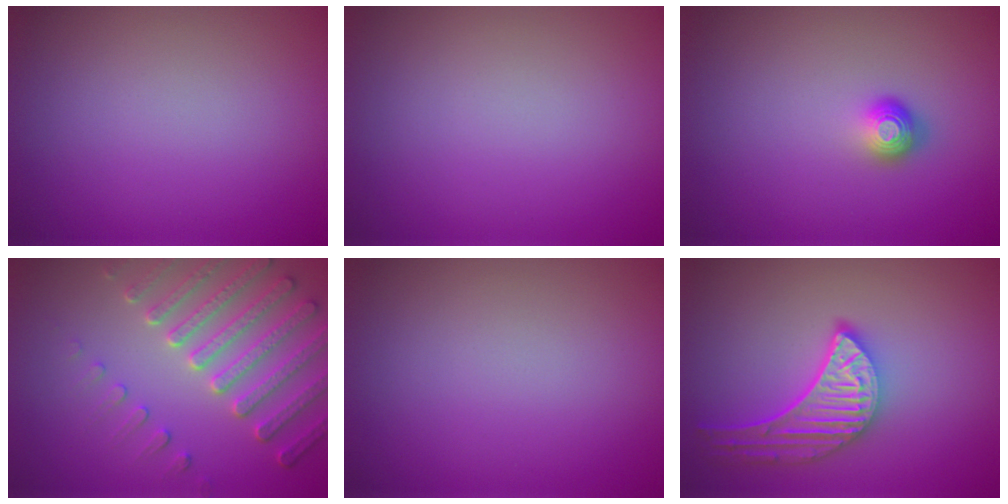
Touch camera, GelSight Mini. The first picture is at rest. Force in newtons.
{"total": 0.0}
{"total": 1.7, "press": 1.3, "slide": 1.2}
{"total": 5.2, "press": 4.7, "slide": 2.4}
{"total": 0.0}
{"total": 5.4, "press": 4.3, "slide": 3.3}